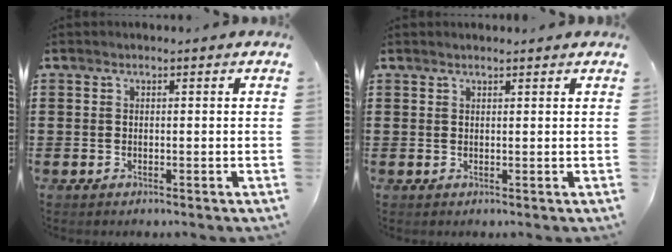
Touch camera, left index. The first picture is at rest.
{"total": 0.8, "force": [0.7, 0.0, 0.2], "torque": [-0.006, -0.002, 0.015]}